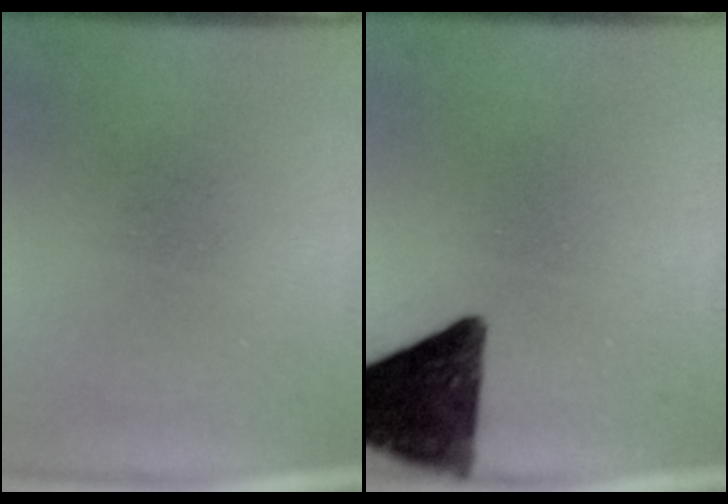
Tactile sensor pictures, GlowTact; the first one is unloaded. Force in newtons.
{"total": 13.0}